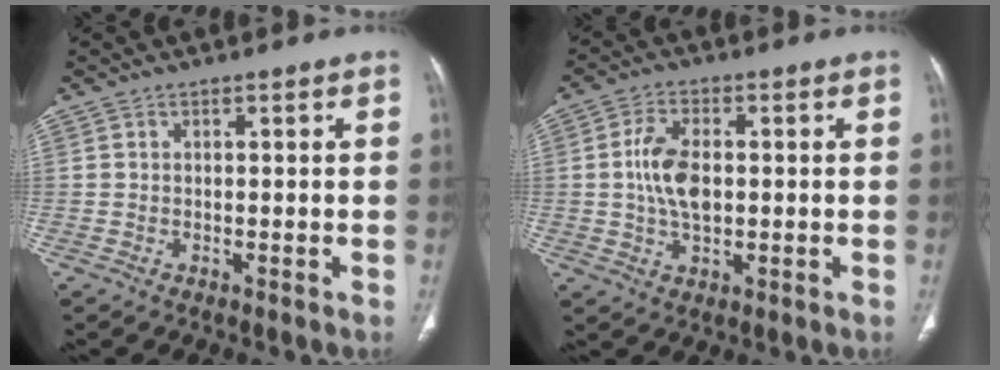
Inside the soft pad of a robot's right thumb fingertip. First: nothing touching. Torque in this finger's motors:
{"motor_torque": [1.27, 1.67, 1.23, 0.10, 0.15]}